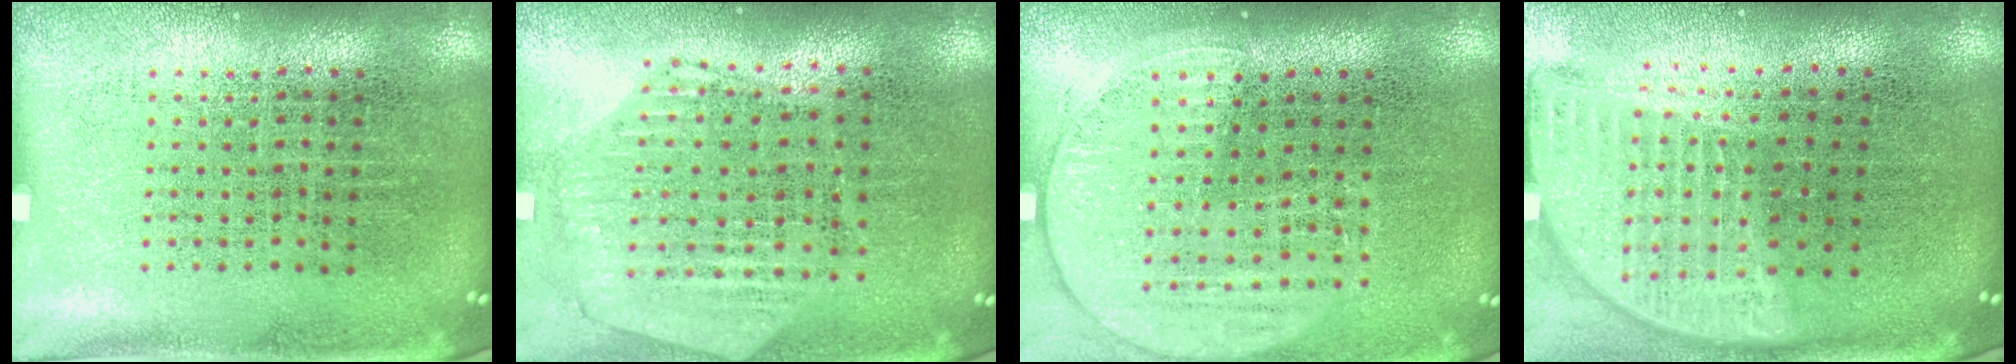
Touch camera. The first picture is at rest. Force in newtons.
{"total": 1.1, "press": 1.1, "slide": 0.2}
{"total": 1.4, "press": 1.3, "slide": 0.5}
{"total": 2.0, "press": 1.6, "slide": 1.1}